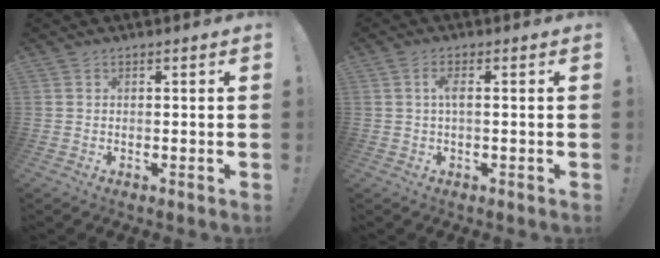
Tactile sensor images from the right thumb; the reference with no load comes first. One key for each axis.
{"total": 3.1, "fx": 0.1, "fy": 0.7, "fz": 3.0, "tx": -0.066, "ty": 0.009, "tz": 0.002}